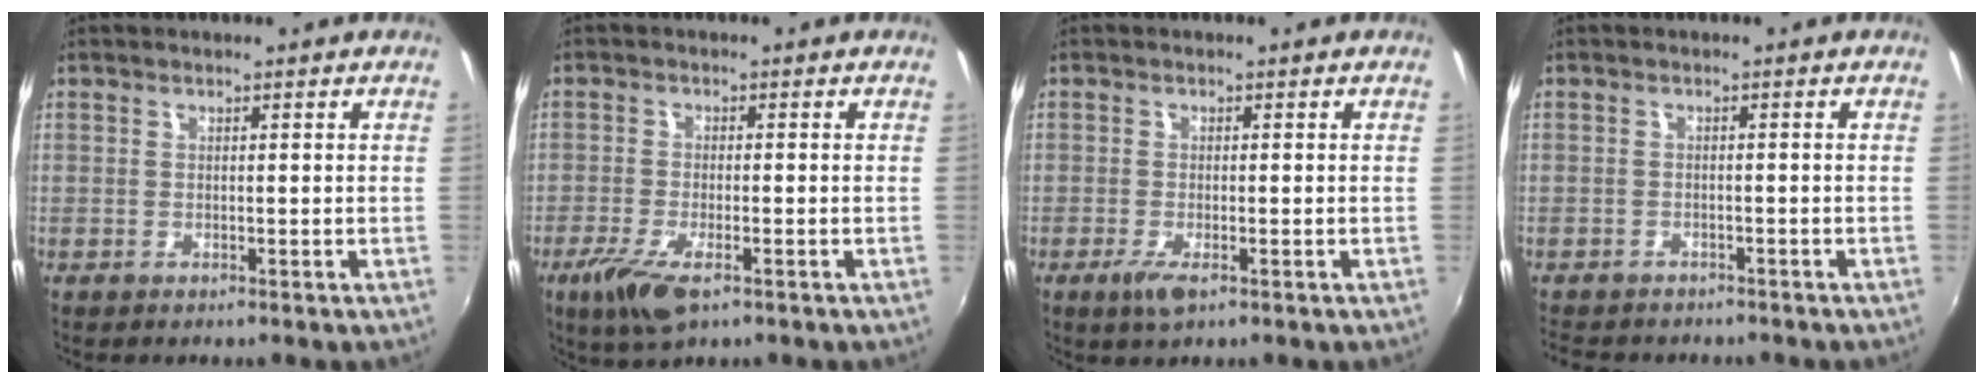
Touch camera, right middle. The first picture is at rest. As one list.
[{"total": 7.0, "force": [-4.0, 2.0, 5.4], "torque": [-0.126, -0.025, -0.074]}, {"total": 3.1, "force": [-1.6, 0.8, 2.5], "torque": [-0.053, -0.011, -0.029]}, {"total": 5.1, "force": [-4.4, 2.3, 1.3], "torque": [-0.039, -0.010, -0.071]}]